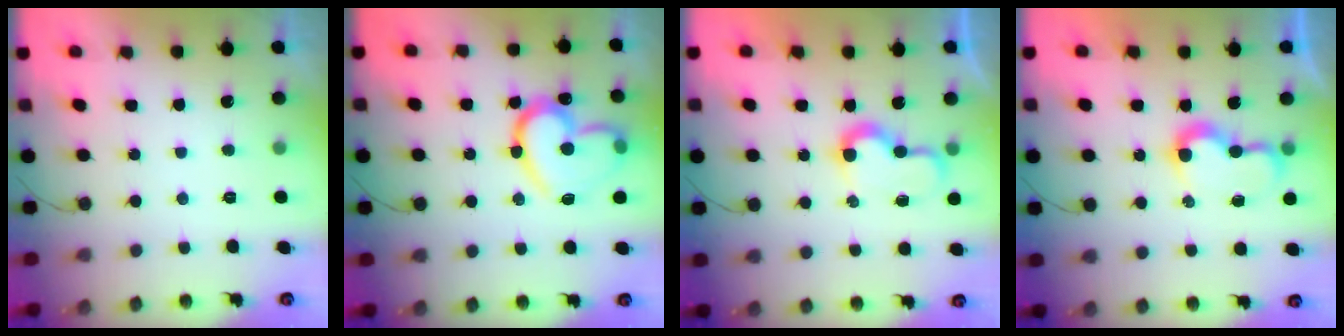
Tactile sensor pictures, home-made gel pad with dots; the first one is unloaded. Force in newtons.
{"total": 18.9, "press": 18.9, "slide": 1.5}
{"total": 7.6, "press": 7.6, "slide": 0.5}
{"total": 6.4, "press": 6.4, "slide": 0.6}